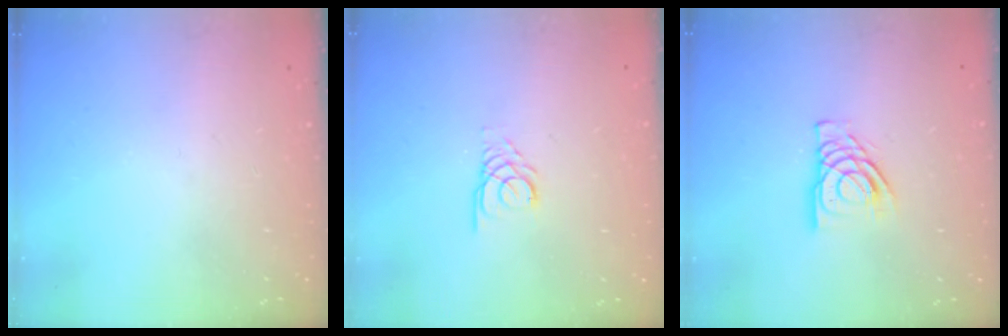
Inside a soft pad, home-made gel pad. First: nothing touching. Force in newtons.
{"total": 4.8, "press": 4.8, "slide": 0.3}
{"total": 11.3, "press": 11.1, "slide": 1.6}